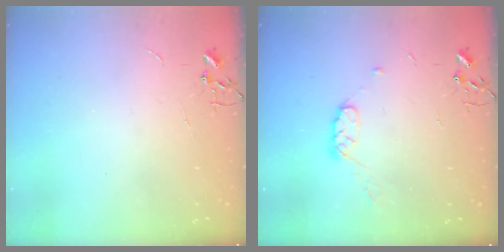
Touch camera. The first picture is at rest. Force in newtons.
{"total": 7.1, "press": 7.0, "slide": 1.1}